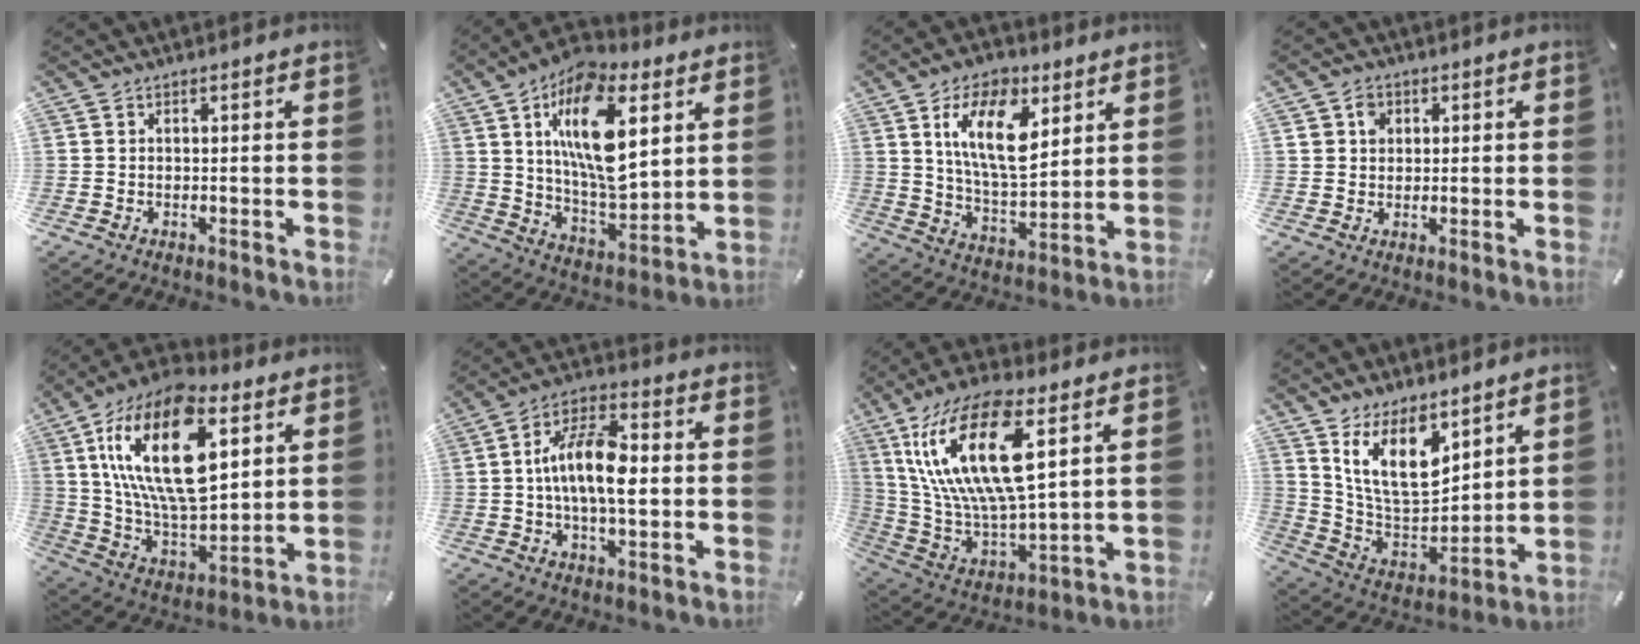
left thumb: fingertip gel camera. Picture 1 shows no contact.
{"total": 20.4, "force": [7.5, 10.1, 16.0], "torque": [-0.293, -0.030, 0.121]}
{"total": 16.0, "force": [7.2, 8.4, 11.7], "torque": [-0.226, -0.017, 0.123]}
{"total": 3.8, "force": [0.9, 3.4, 1.3], "torque": [-0.007, -0.002, 0.011]}
{"total": 27.1, "force": [9.8, 14.5, 20.7], "torque": [-0.407, -0.039, 0.165]}
{"total": 13.9, "force": [-0.4, 6.9, 12.1], "torque": [-0.224, 0.005, -0.009]}
{"total": 22.8, "force": [9.3, 8.7, 18.9], "torque": [-0.396, -0.028, 0.148]}
{"total": 16.0, "force": [10.0, 8.2, 9.5], "torque": [-0.208, -0.069, 0.180]}